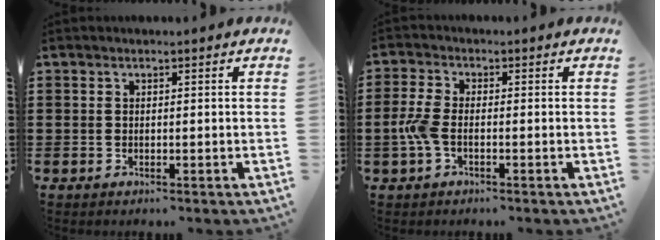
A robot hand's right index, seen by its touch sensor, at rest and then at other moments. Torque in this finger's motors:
{"motor_torque": [1.77, -0.14, 0.37, 0.16]}